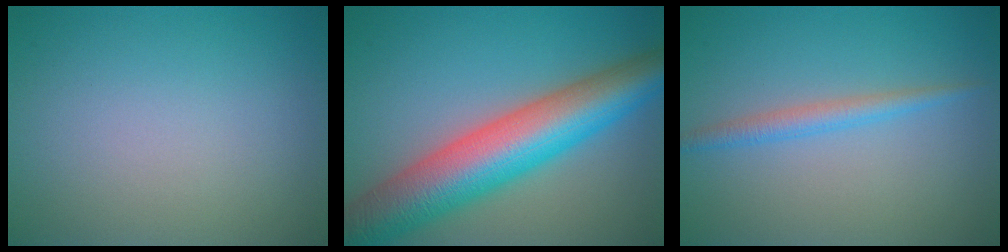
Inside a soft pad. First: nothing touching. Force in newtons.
{"total": 11.2, "press": 11.2, "slide": 0.4}
{"total": 1.9, "press": 1.9, "slide": 0.1}